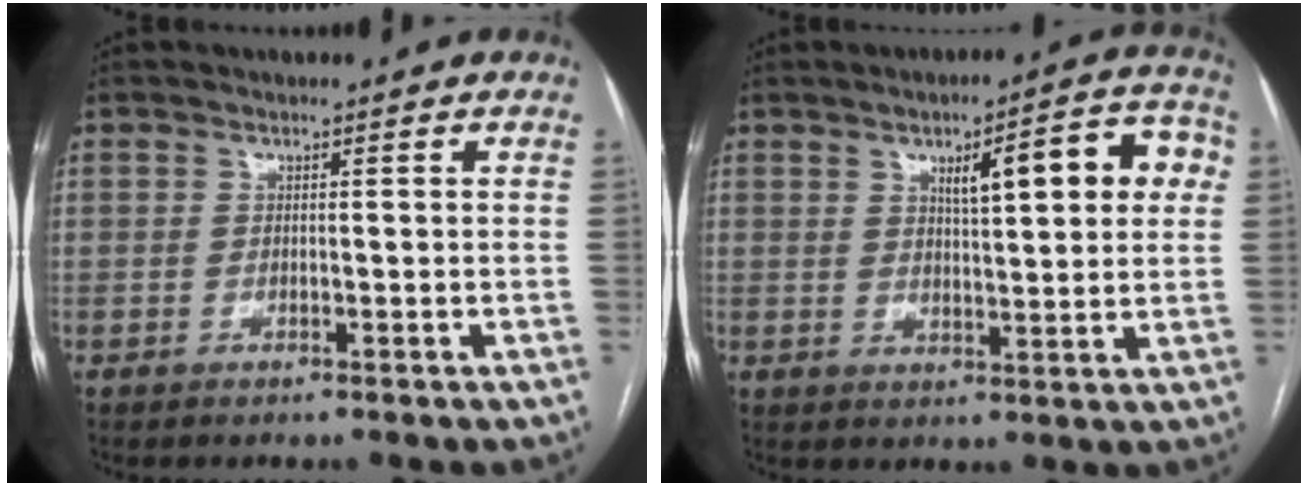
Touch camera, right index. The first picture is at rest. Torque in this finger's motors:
{"motor_torque": [0.86, 0.68, 0.22, 0.09]}